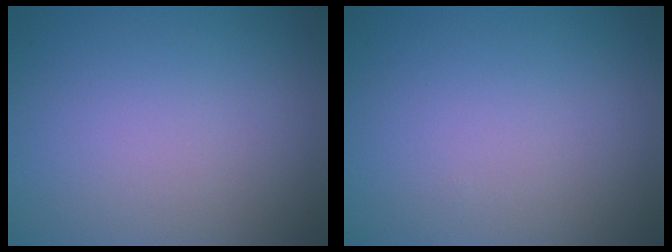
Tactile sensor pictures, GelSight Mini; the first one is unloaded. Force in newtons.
{"total": 0.0}